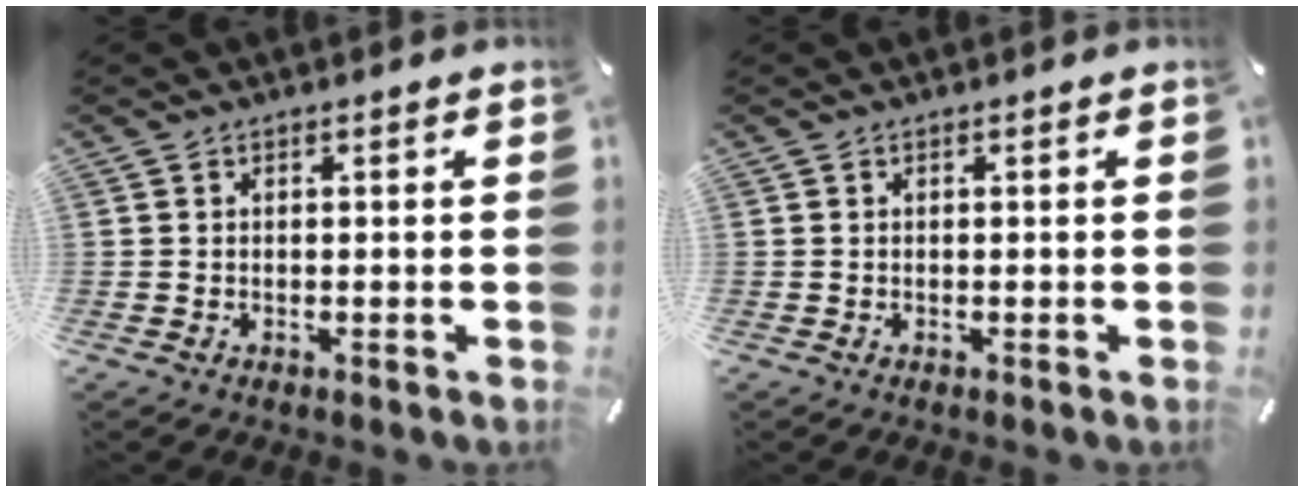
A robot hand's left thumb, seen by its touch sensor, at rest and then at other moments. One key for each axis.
{"total": 0.0}